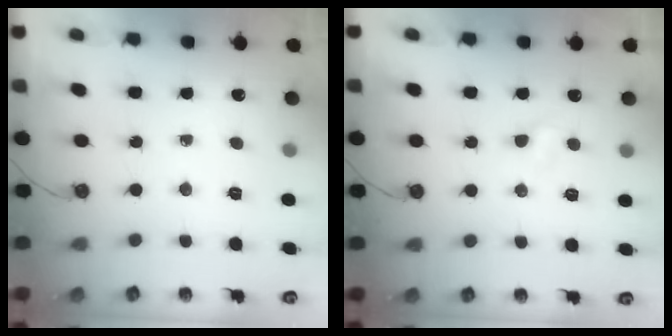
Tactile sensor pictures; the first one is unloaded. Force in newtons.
{"total": 2.0, "press": 2.0, "slide": 0.3}